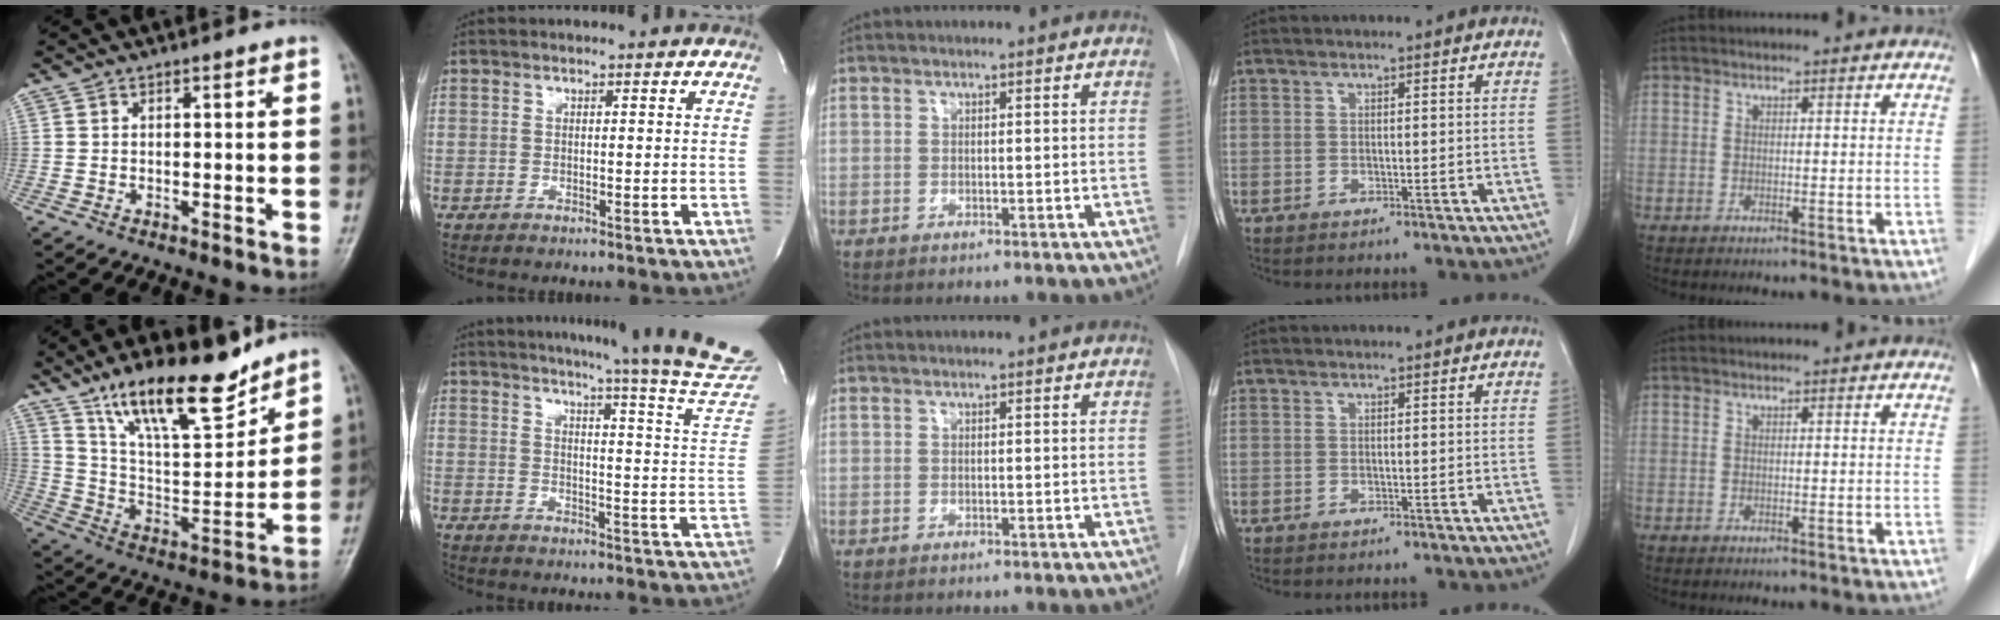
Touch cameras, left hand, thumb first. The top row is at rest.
{"thumb": {"total": 20.3, "force": [14.6, 6.5, 12.5], "torque": [-0.167, -0.080, 0.257]}, "index": {"total": 25.1, "force": [22.8, -1.5, 10.3], "torque": [-0.147, -0.114, 0.263]}}